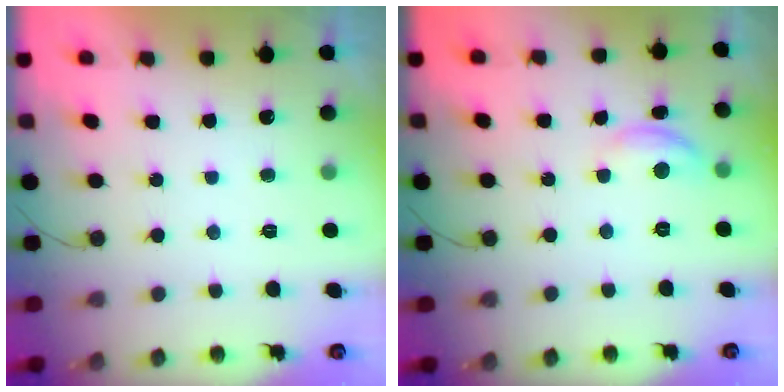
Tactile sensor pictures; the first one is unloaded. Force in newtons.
{"total": 7.8, "press": 7.8, "slide": 0.5}